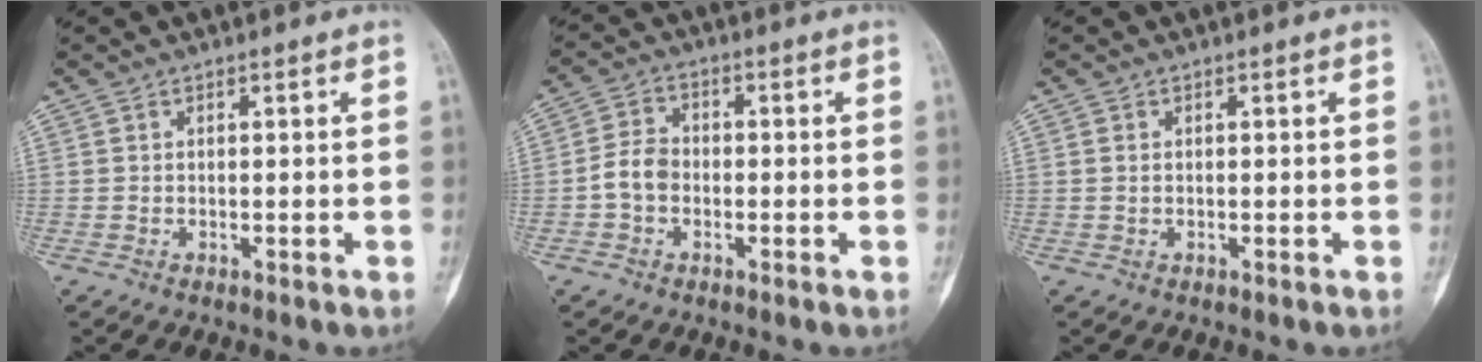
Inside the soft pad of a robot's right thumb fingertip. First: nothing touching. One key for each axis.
{"total": 5.2, "fx": -1.3, "fy": 3.9, "fz": 3.1, "tx": -0.052, "ty": 0.018, "tz": -0.034}
{"total": 0.6, "fx": 0.0, "fy": 0.4, "fz": 0.4, "tx": -0.007, "ty": 0.001, "tz": 0.001}